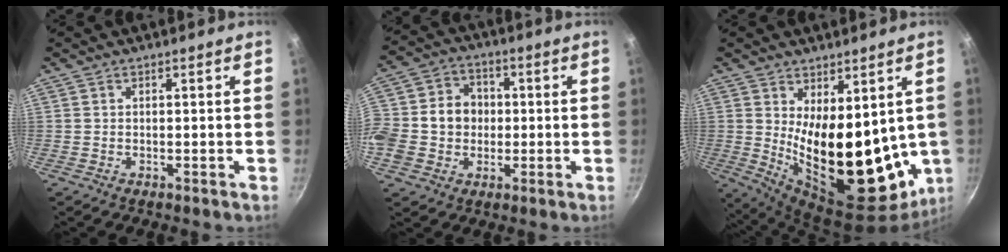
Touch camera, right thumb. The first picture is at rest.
{"total": 15.1, "force": [-0.8, 13.0, 7.7], "torque": [-0.140, 0.033, -0.026]}
{"total": 22.3, "force": [1.7, 10.9, 19.3], "torque": [-0.254, -0.060, 0.056]}